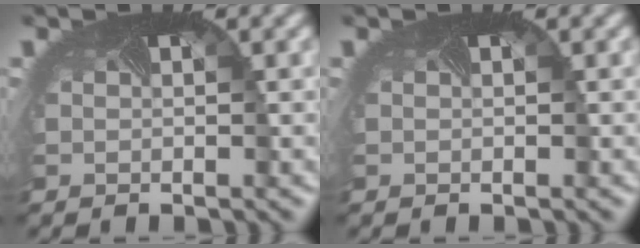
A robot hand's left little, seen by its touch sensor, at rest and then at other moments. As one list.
[{"total": 0.0}]